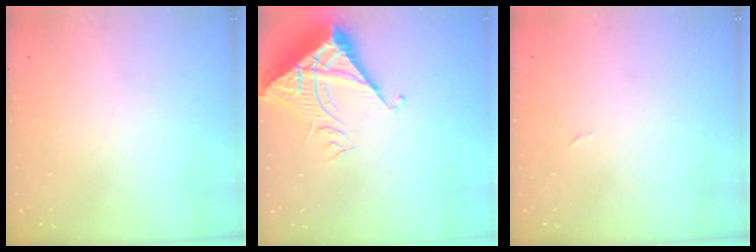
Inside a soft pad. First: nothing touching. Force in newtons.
{"total": 8.4, "press": 8.4, "slide": 1.0}
{"total": 2.4, "press": 2.4, "slide": 0.4}